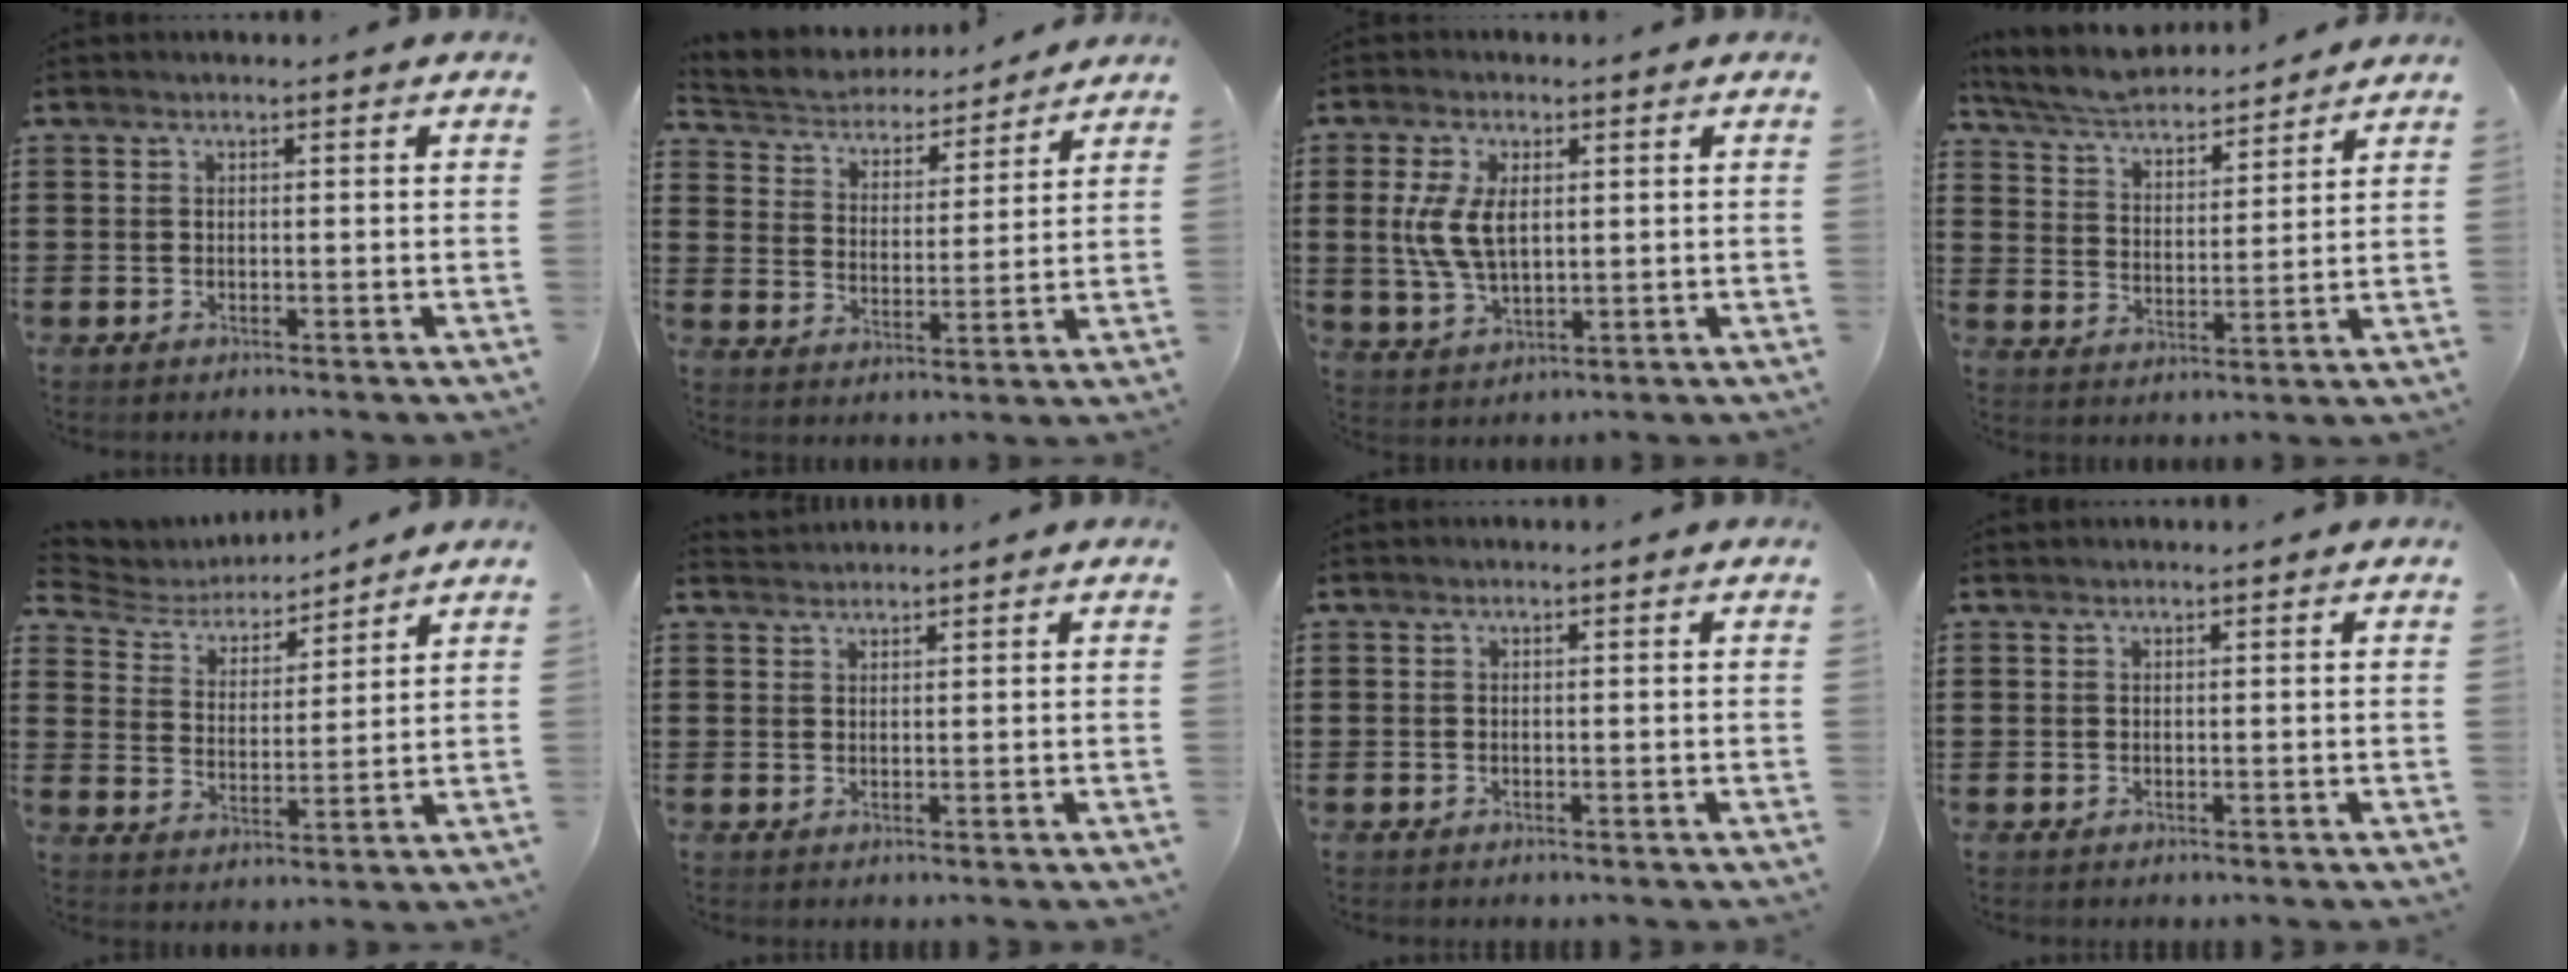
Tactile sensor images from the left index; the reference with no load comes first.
{"total": 4.1, "force": [4.0, 0.9, 0.1], "torque": [-0.028, -0.030, 0.062]}
{"total": 7.2, "force": [1.3, 3.8, 6.1], "torque": [-0.143, 0.003, 0.017]}
{"total": 5.8, "force": [5.5, 0.5, 1.5], "torque": [-0.055, -0.031, 0.095]}
{"total": 5.0, "force": [4.8, 1.2, 0.6], "torque": [-0.041, -0.029, 0.079]}
{"total": 1.4, "force": [1.4, 0.1, -0.1], "torque": [-0.001, 0.001, 0.028]}
{"total": 0.0}
{"total": 0.0}